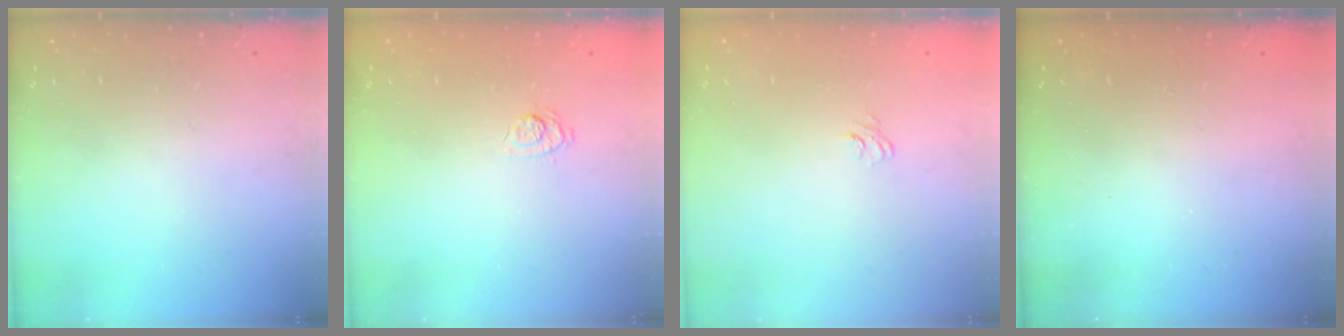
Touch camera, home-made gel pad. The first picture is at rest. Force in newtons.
{"total": 6.9, "press": 6.7, "slide": 1.5}
{"total": 3.9, "press": 3.7, "slide": 1.3}
{"total": 2.4, "press": 2.3, "slide": 0.8}